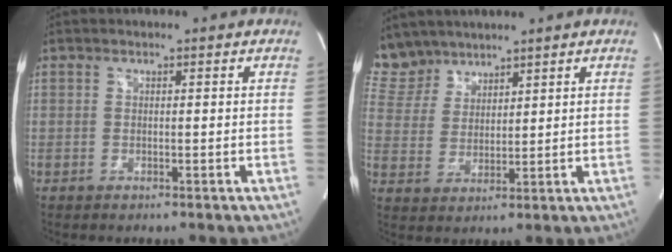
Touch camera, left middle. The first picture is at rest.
{"total": 6.7, "force": [6.1, 2.8, 0.2], "torque": [-0.010, 0.008, 0.137]}